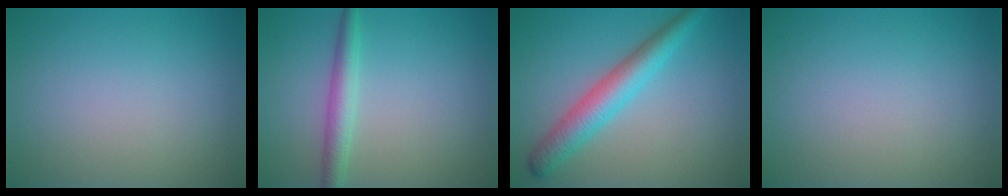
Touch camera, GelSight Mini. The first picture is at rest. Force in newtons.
{"total": 2.5, "press": 2.5, "slide": 0.1}
{"total": 4.5, "press": 4.5, "slide": 0.1}
{"total": 0.0}